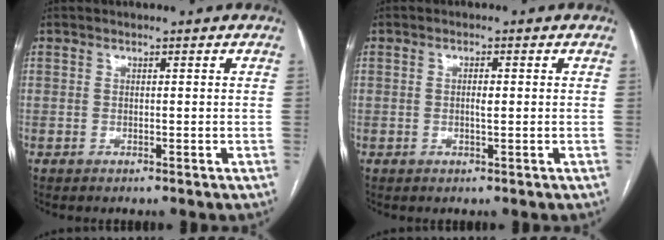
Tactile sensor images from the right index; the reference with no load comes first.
{"total": 1.7, "force": [0.1, 0.4, 1.7], "torque": [-0.032, 0.001, 0.003]}